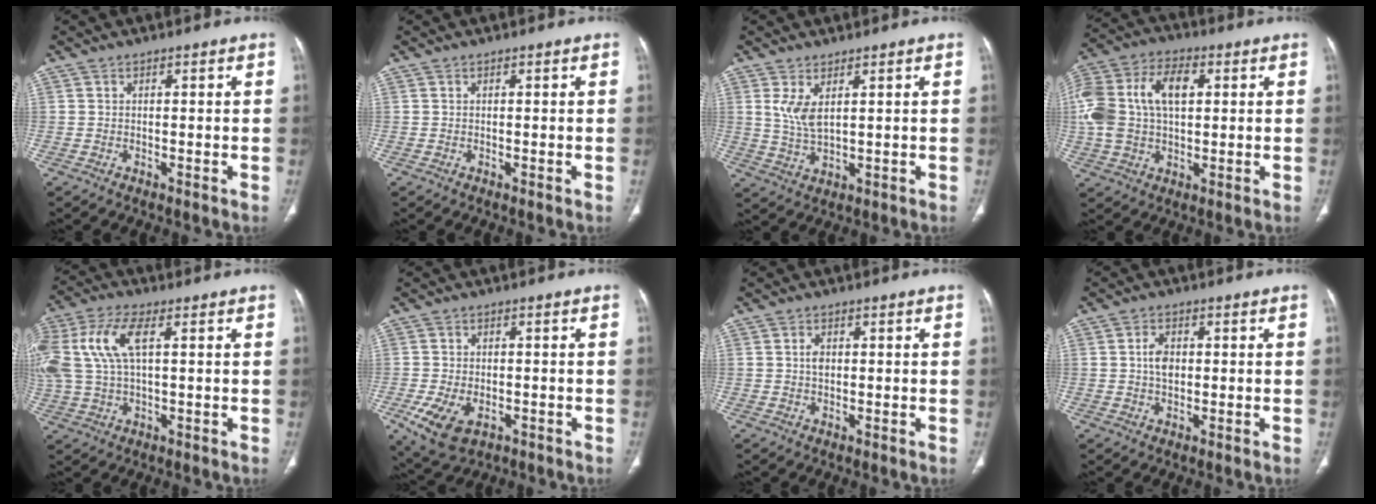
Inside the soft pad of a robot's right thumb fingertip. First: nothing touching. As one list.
[{"total": 0.0}, {"total": 5.0, "force": [1.8, 2.0, 4.2], "torque": [-0.087, -0.015, 0.049]}, {"total": 17.7, "force": [3.1, 10.9, 13.6], "torque": [-0.296, 0.023, 0.052]}, {"total": 13.8, "force": [3.4, 6.5, 11.8], "torque": [-0.286, 0.022, 0.066]}, {"total": 8.6, "force": [-3.5, 5.2, 5.9], "torque": [-0.114, 0.000, -0.050]}, {"total": 2.0, "force": [0.2, 1.3, 1.4], "torque": [-0.024, 0.002, 0.004]}, {"total": 3.8, "force": [0.3, 2.6, 2.9], "torque": [-0.048, 0.004, 0.003]}]